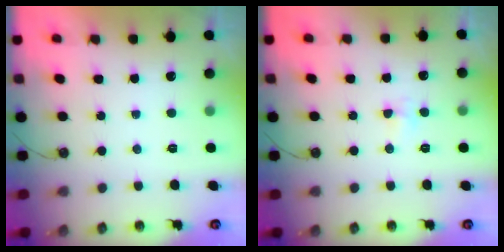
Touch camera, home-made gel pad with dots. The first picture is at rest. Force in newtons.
{"total": 2.8, "press": 2.7, "slide": 0.5}